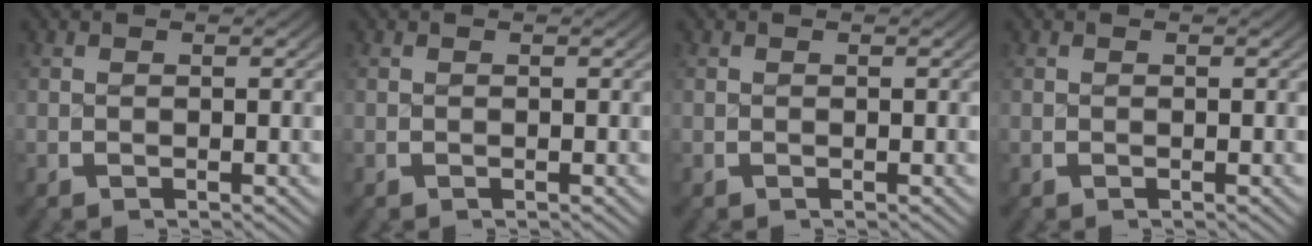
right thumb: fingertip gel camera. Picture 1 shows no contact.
{"total": 0.0}
{"total": 0.0}
{"total": 0.0}